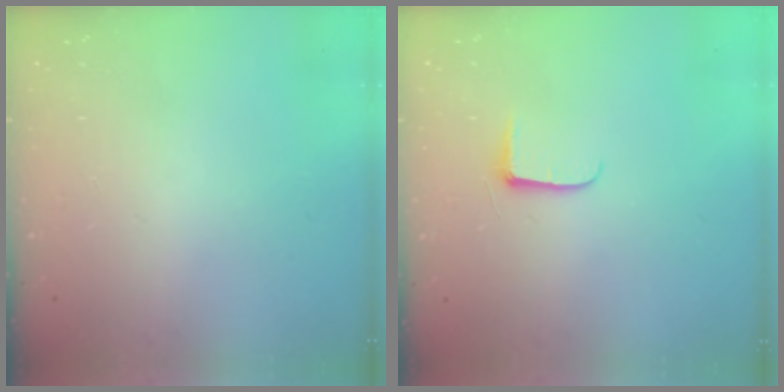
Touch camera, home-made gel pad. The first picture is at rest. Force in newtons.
{"total": 5.8, "press": 5.8, "slide": 0.9}